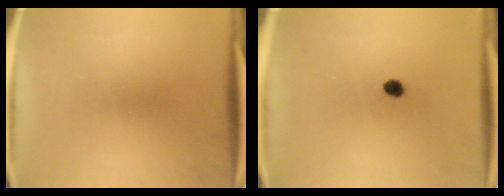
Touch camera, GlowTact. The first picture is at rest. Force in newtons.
{"total": 2.1}